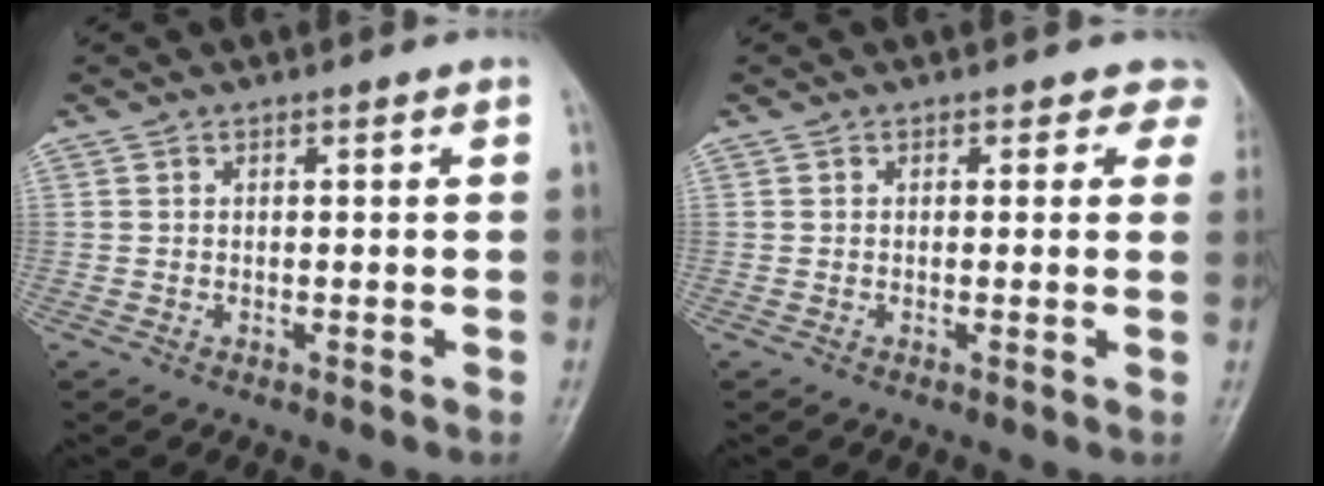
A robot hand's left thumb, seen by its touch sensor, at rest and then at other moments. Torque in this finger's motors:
{"motor_torque": [0.05, 0.11, -0.07, -0.04, 0.02]}